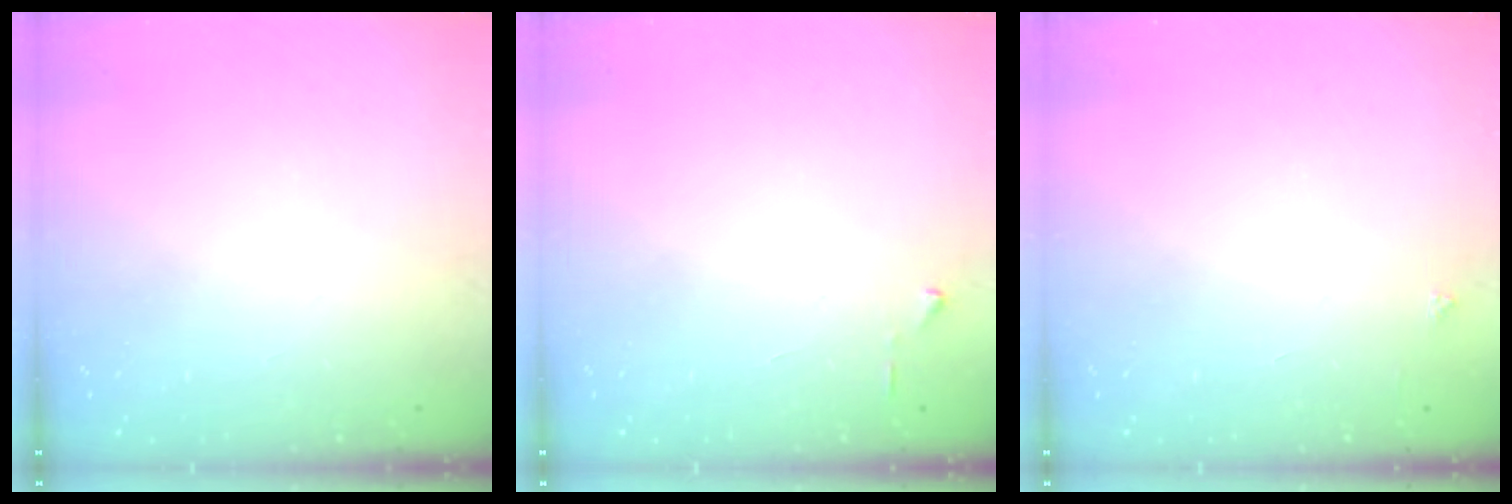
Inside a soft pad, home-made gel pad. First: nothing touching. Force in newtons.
{"total": 3.0, "press": 2.9, "slide": 0.4}
{"total": 2.1, "press": 2.1, "slide": 0.3}